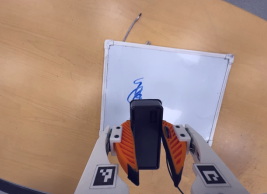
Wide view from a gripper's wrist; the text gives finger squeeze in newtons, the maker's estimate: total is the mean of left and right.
{"total": 7.9, "left": 6.6, "right": 9.2}